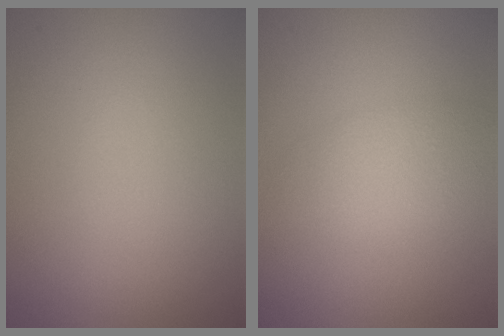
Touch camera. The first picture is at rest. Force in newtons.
{"total": 2.8, "press": 2.8, "slide": 0.2}